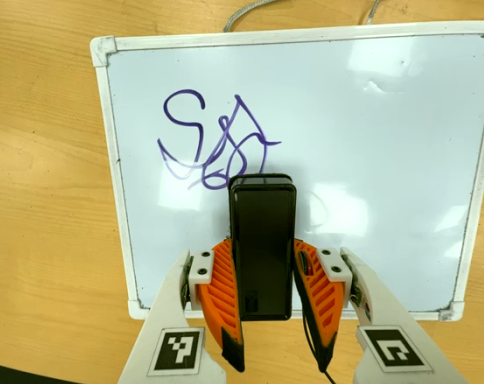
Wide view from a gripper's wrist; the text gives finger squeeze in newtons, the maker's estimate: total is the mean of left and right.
{"total": 5.1, "left": 3.6, "right": 6.6}